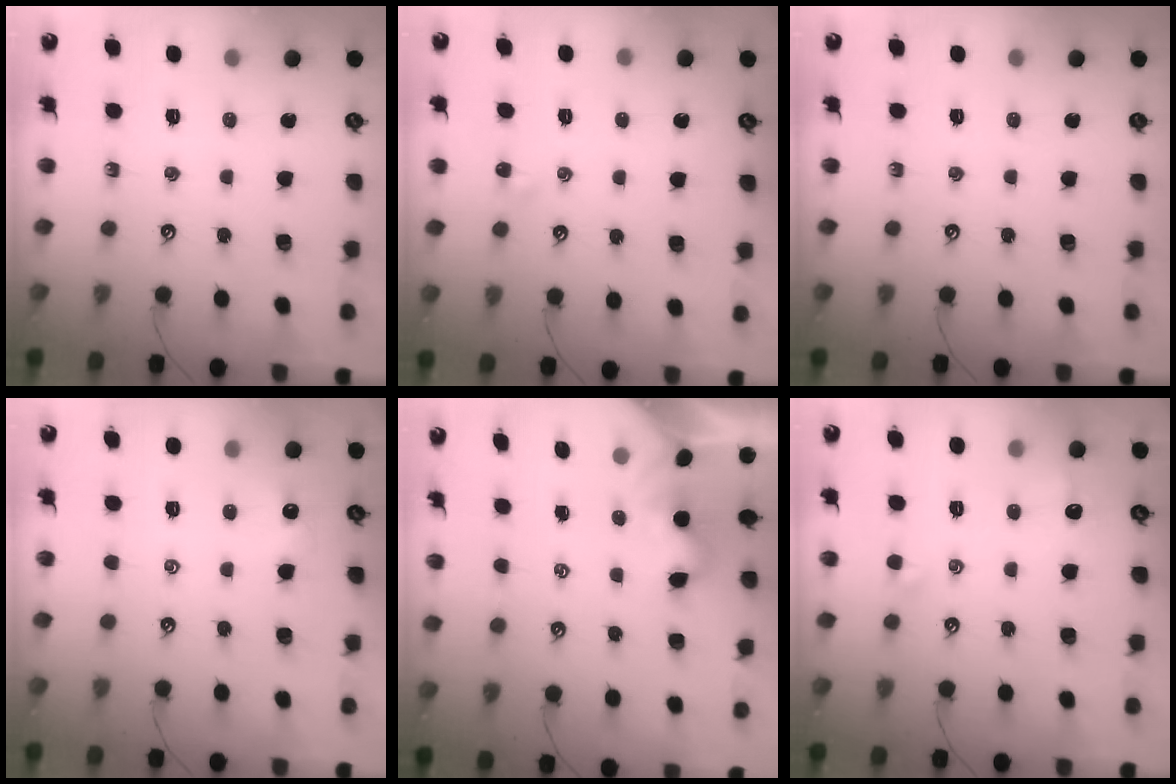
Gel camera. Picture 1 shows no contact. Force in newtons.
{"total": 0.6, "press": 0.5, "slide": 0.4}
{"total": 0.0}
{"total": 0.8, "press": 0.7, "slide": 0.5}
{"total": 2.2, "press": 2.1, "slide": 0.5}
{"total": 2.9, "press": 2.8, "slide": 0.8}